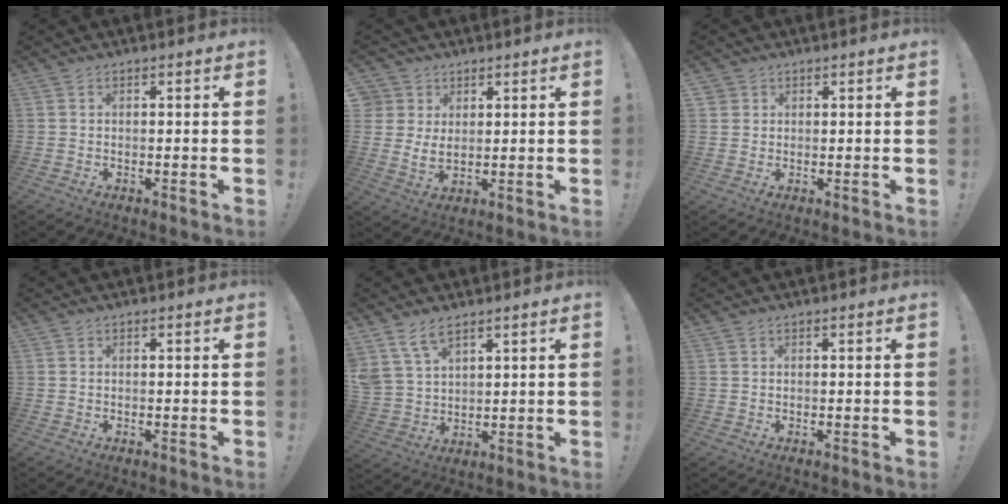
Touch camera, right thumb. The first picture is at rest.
{"total": 5.6, "force": [3.0, 4.2, 2.2], "torque": [-0.040, -0.013, 0.059]}
{"total": 1.9, "force": [1.0, 1.6, 0.2], "torque": [-0.003, -0.003, 0.018]}
{"total": 0.0}
{"total": 7.9, "force": [5.8, 3.9, 3.7], "torque": [-0.079, -0.025, 0.118]}
{"total": 0.0}